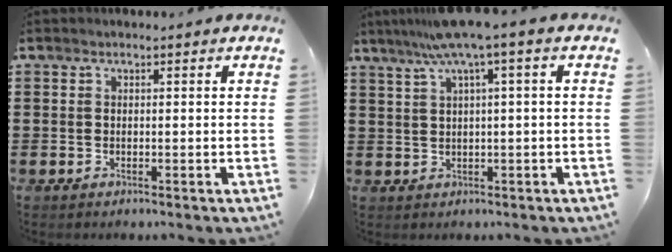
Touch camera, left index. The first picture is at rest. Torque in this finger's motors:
{"motor_torque": [1.09, -1.04, 1.05, 0.21]}